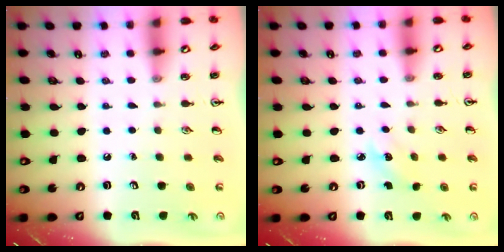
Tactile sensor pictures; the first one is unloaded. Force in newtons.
{"total": 2.5, "press": 2.4, "slide": 0.9}